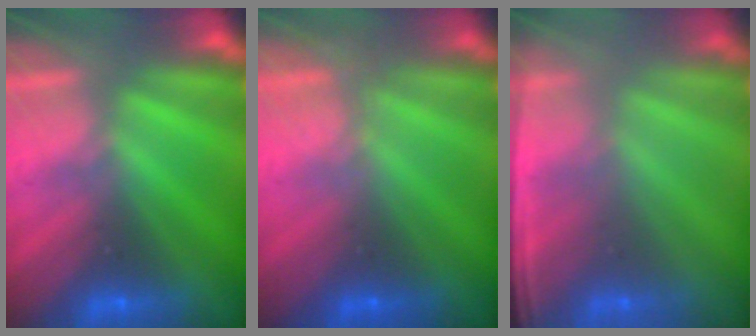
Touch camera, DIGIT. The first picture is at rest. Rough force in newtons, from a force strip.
{"total": 1.2}
{"total": 1.3}